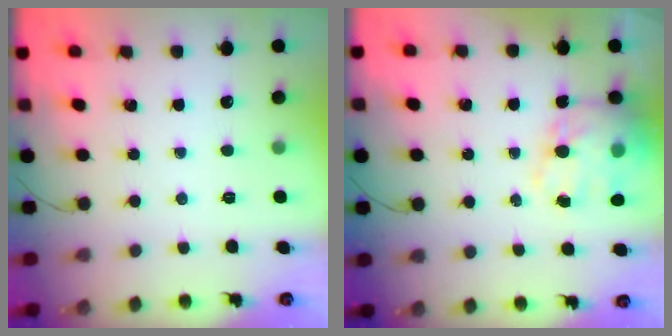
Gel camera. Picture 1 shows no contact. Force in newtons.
{"total": 18.1, "press": 17.6, "slide": 4.0}